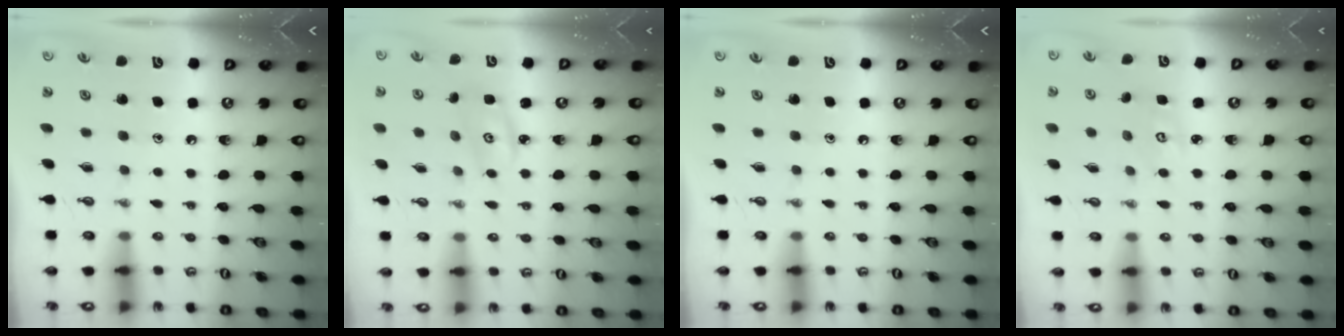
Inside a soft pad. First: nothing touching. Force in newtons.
{"total": 2.6, "press": 2.6, "slide": 0.2}
{"total": 0.0}
{"total": 2.8, "press": 2.8, "slide": 0.3}